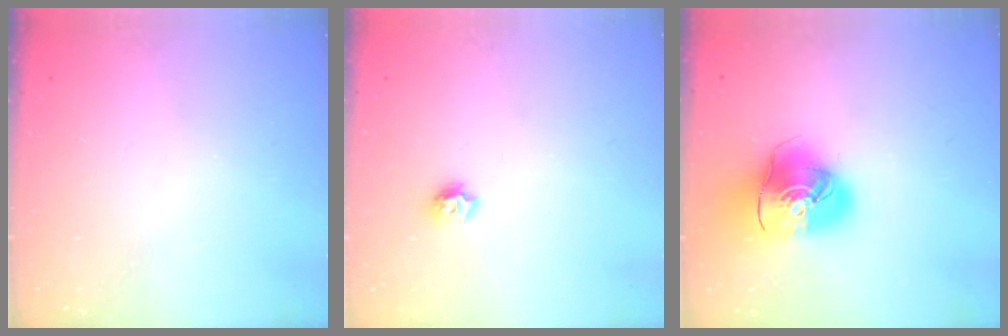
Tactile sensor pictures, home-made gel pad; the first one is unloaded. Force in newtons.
{"total": 6.5, "press": 6.5, "slide": 0.8}
{"total": 13.8, "press": 13.6, "slide": 2.0}